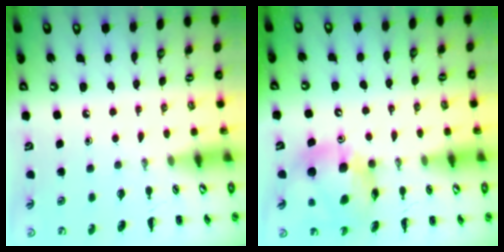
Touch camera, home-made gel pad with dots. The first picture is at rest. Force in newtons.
{"total": 11.9, "press": 11.5, "slide": 3.3}